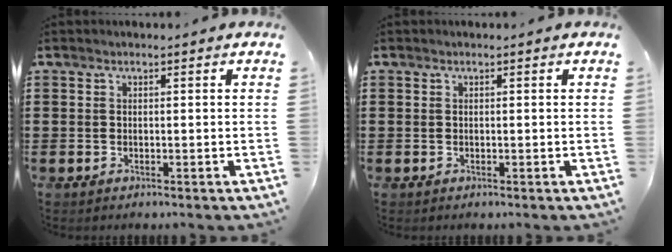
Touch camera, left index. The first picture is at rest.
{"total": 0.0}